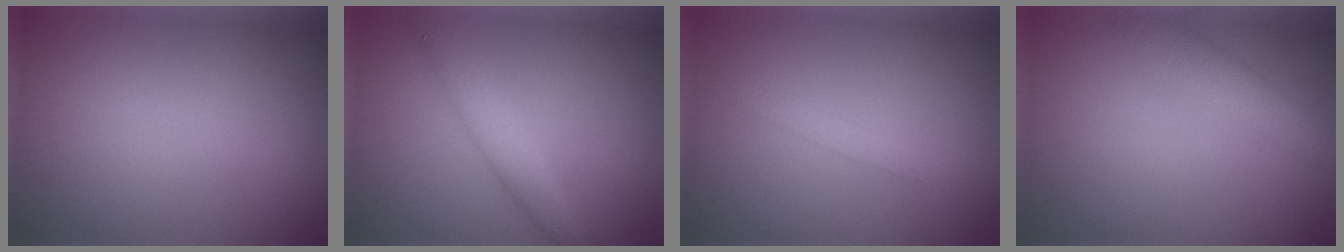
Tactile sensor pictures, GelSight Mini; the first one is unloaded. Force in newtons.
{"total": 2.8, "press": 2.8, "slide": 0.0}
{"total": 1.2, "press": 1.2, "slide": 0.1}
{"total": 4.1, "press": 4.1, "slide": 0.4}